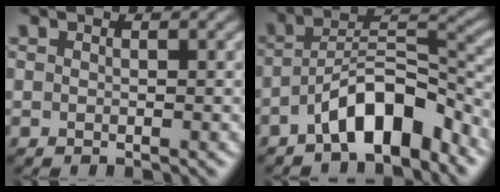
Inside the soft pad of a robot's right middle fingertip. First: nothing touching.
{"total": 7.1, "force": [-4.3, 2.5, 5.1], "torque": [-0.085, 0.017, -0.076]}